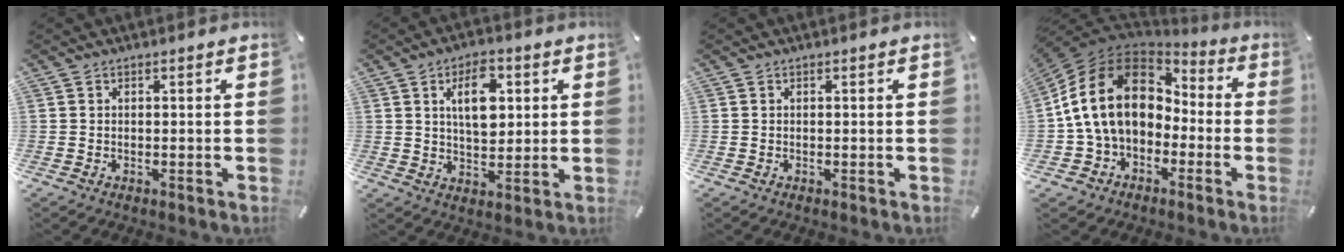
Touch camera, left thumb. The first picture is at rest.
{"total": 10.1, "force": [3.1, 5.9, 7.6], "torque": [-0.125, -0.003, 0.048]}
{"total": 0.0}
{"total": 18.4, "force": [1.8, 14.0, 11.9], "torque": [-0.248, 0.015, 0.028]}